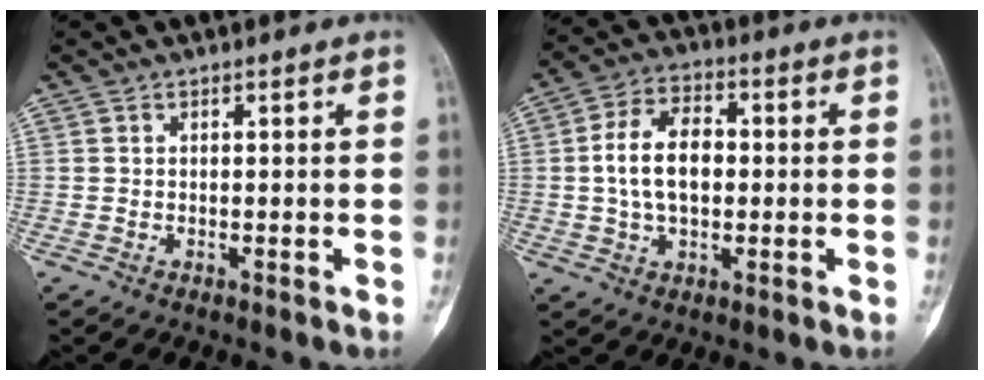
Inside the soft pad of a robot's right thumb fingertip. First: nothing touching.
{"total": 10.6, "force": [0.4, 6.5, 8.4], "torque": [-0.144, 0.016, 0.003]}